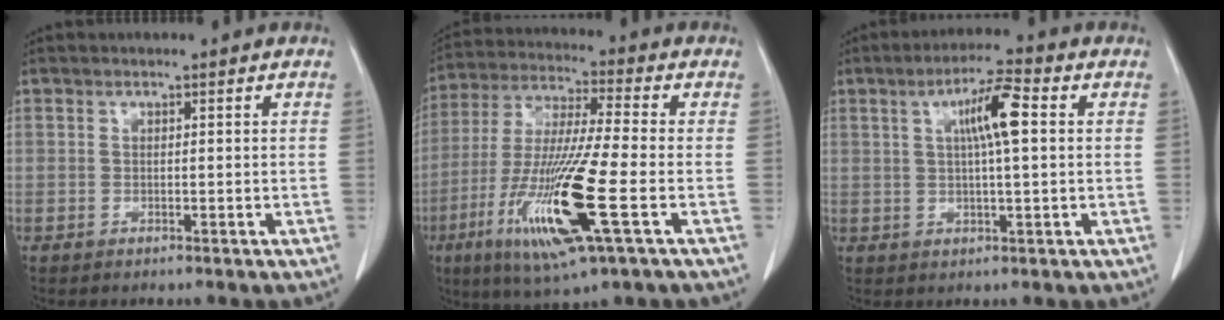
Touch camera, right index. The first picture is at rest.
{"total": 17.4, "force": [-5.7, 0.6, 16.4], "torque": [-0.341, -0.028, -0.104]}
{"total": 7.1, "force": [1.6, 0.6, 6.9], "torque": [-0.122, 0.010, 0.025]}